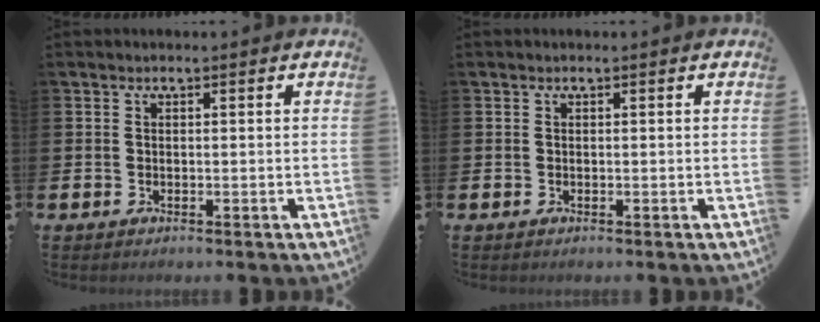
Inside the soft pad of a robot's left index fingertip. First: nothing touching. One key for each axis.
{"total": 0.0}